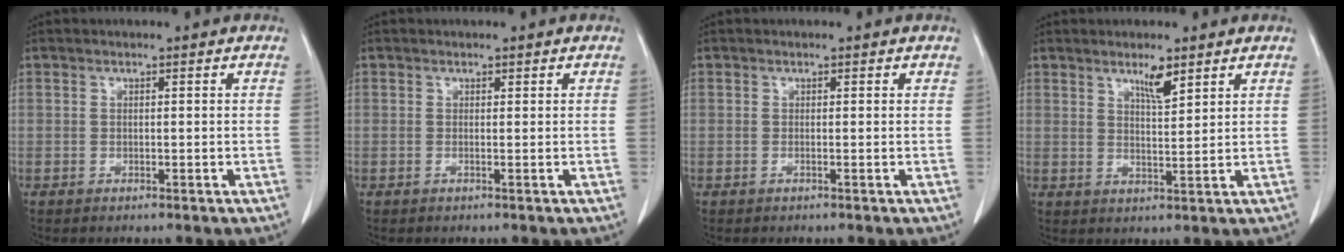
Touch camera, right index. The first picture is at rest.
{"total": 0.0}
{"total": 0.0}
{"total": 3.7, "force": [2.6, 0.3, 2.6], "torque": [-0.046, -0.004, 0.046]}